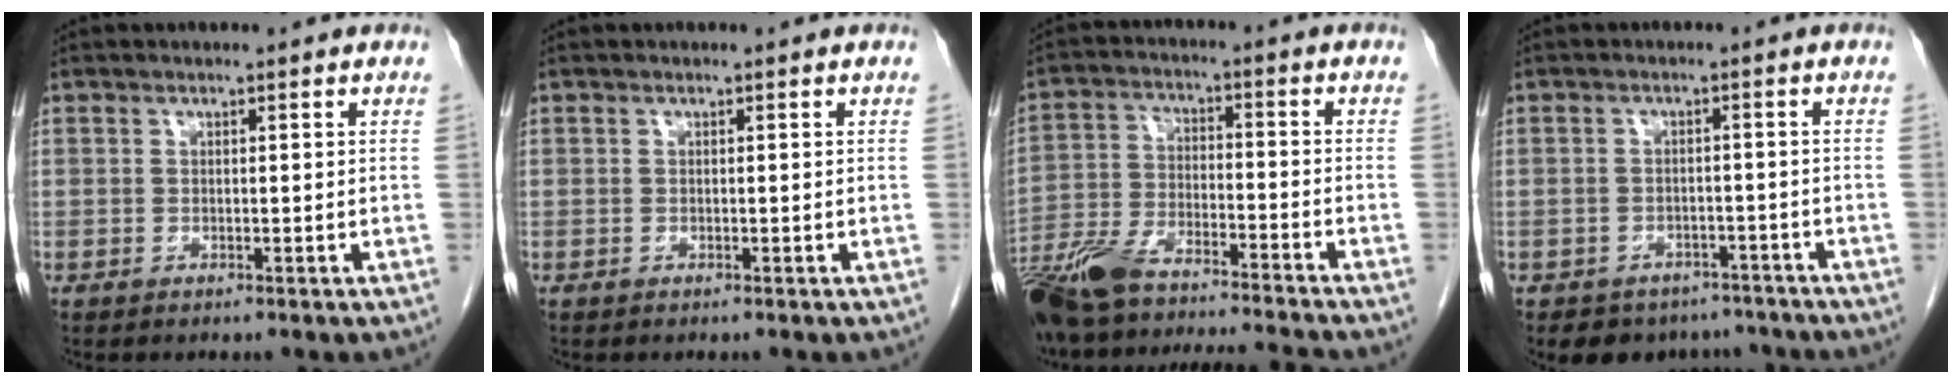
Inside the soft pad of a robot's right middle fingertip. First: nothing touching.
{"total": 0.0}
{"total": 17.0, "force": [-14.9, 1.4, 8.0], "torque": [-0.172, -0.007, -0.258]}
{"total": 7.9, "force": [-6.4, 4.5, 1.1], "torque": [-0.005, 0.012, -0.077]}